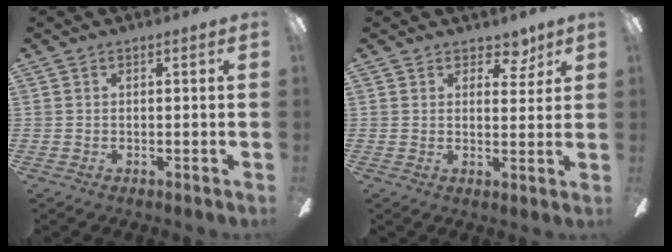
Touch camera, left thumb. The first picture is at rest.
{"total": 5.0, "force": [3.7, 2.8, 1.8], "torque": [-0.013, -0.016, 0.064]}